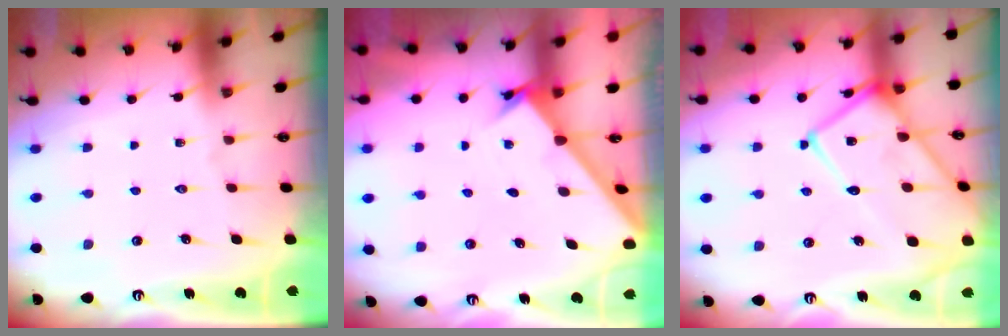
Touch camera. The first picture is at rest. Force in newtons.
{"total": 1.6, "press": 1.6, "slide": 0.1}
{"total": 19.0, "press": 18.9, "slide": 1.4}